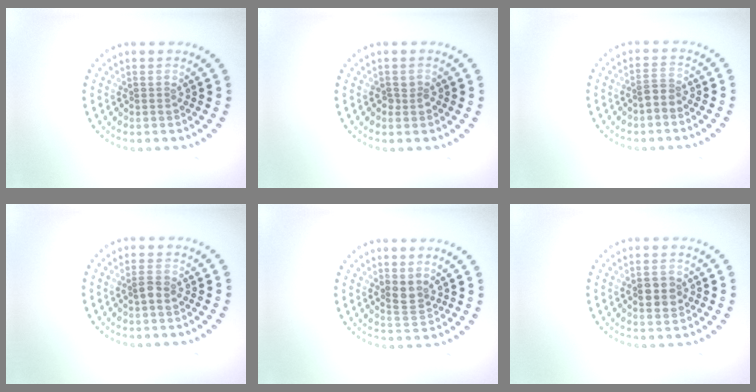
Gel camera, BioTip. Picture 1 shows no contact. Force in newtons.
{"total": 0.9, "press": 0.8, "slide": 0.3}
{"total": 1.8, "press": 1.3, "slide": 1.2}
{"total": 1.5, "press": 1.4, "slide": 0.5}
{"total": 2.1, "press": 1.7, "slide": 1.2}
{"total": 2.9, "press": 2.9, "slide": 0.1}